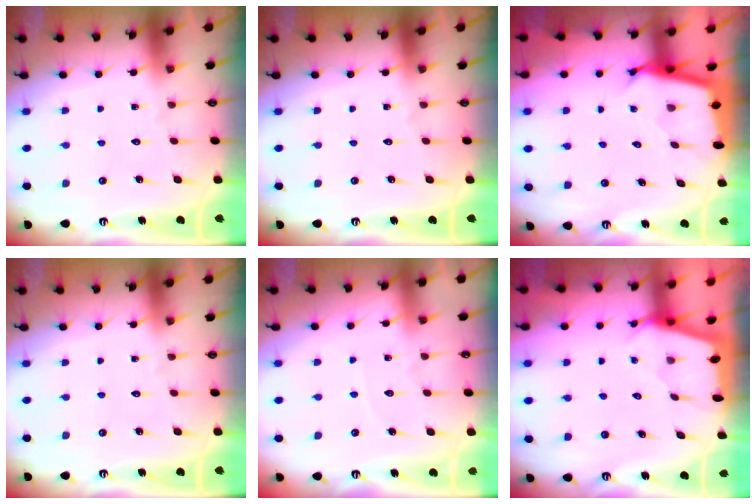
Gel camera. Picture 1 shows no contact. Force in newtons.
{"total": 0.0}
{"total": 2.7, "press": 2.7, "slide": 0.1}
{"total": 0.0}
{"total": 2.7, "press": 2.6, "slide": 0.4}
{"total": 2.3, "press": 2.3, "slide": 0.3}